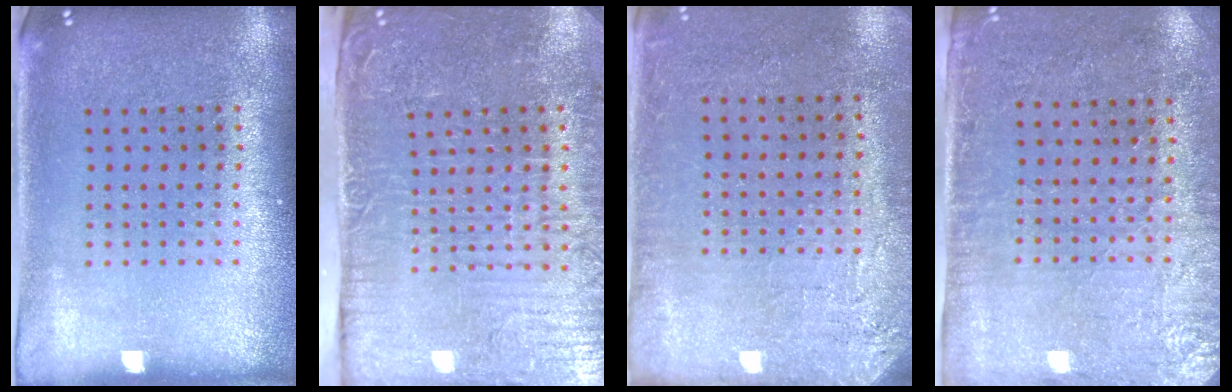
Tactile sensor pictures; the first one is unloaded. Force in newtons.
{"total": 5.5, "press": 4.5, "slide": 3.0}
{"total": 2.7, "press": 2.3, "slide": 1.3}
{"total": 2.8, "press": 2.4, "slide": 1.4}